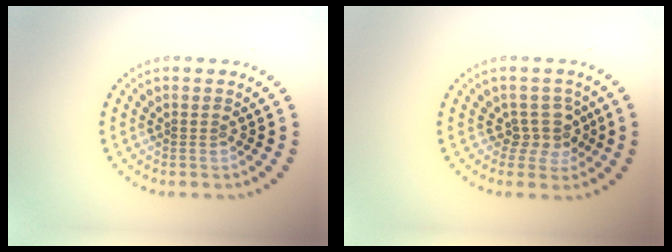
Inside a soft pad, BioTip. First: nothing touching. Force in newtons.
{"total": 2.5, "press": 2.0, "slide": 1.6}